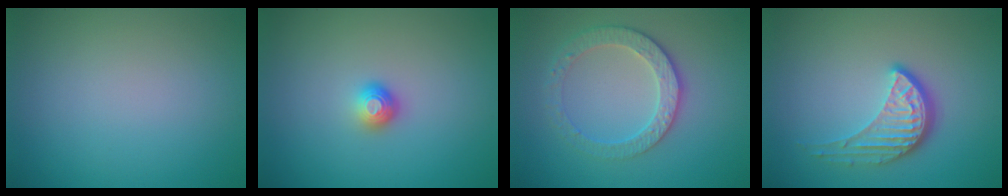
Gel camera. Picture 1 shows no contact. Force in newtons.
{"total": 1.5, "press": 1.1, "slide": 1.0}
{"total": 3.2, "press": 3.1, "slide": 0.9}
{"total": 3.9, "press": 3.0, "slide": 2.5}